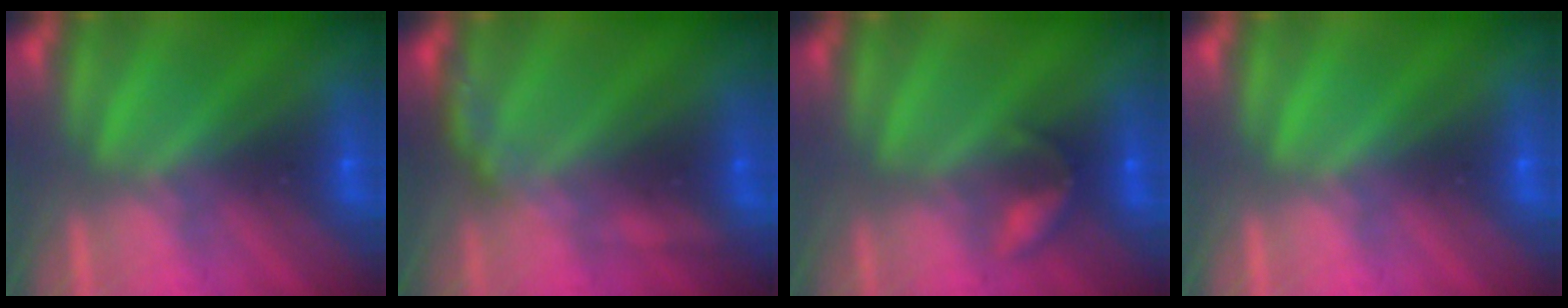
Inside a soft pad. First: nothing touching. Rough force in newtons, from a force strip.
{"total": 2.6}
{"total": 2.2}
{"total": 0.0}